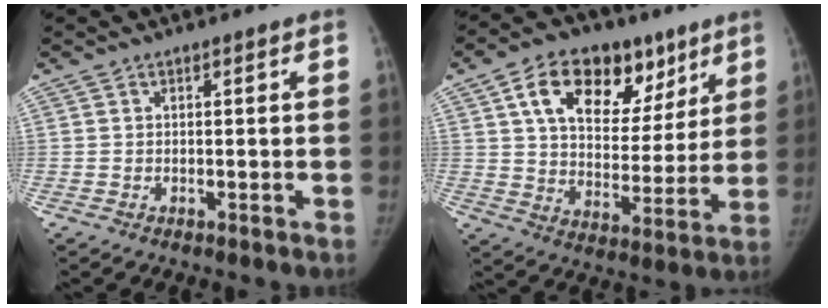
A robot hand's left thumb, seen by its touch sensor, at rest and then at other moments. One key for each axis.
{"total": 21.0, "fx": 10.2, "fy": 12.9, "fz": 13.1, "tx": -0.159, "ty": -0.015, "tz": 0.162}